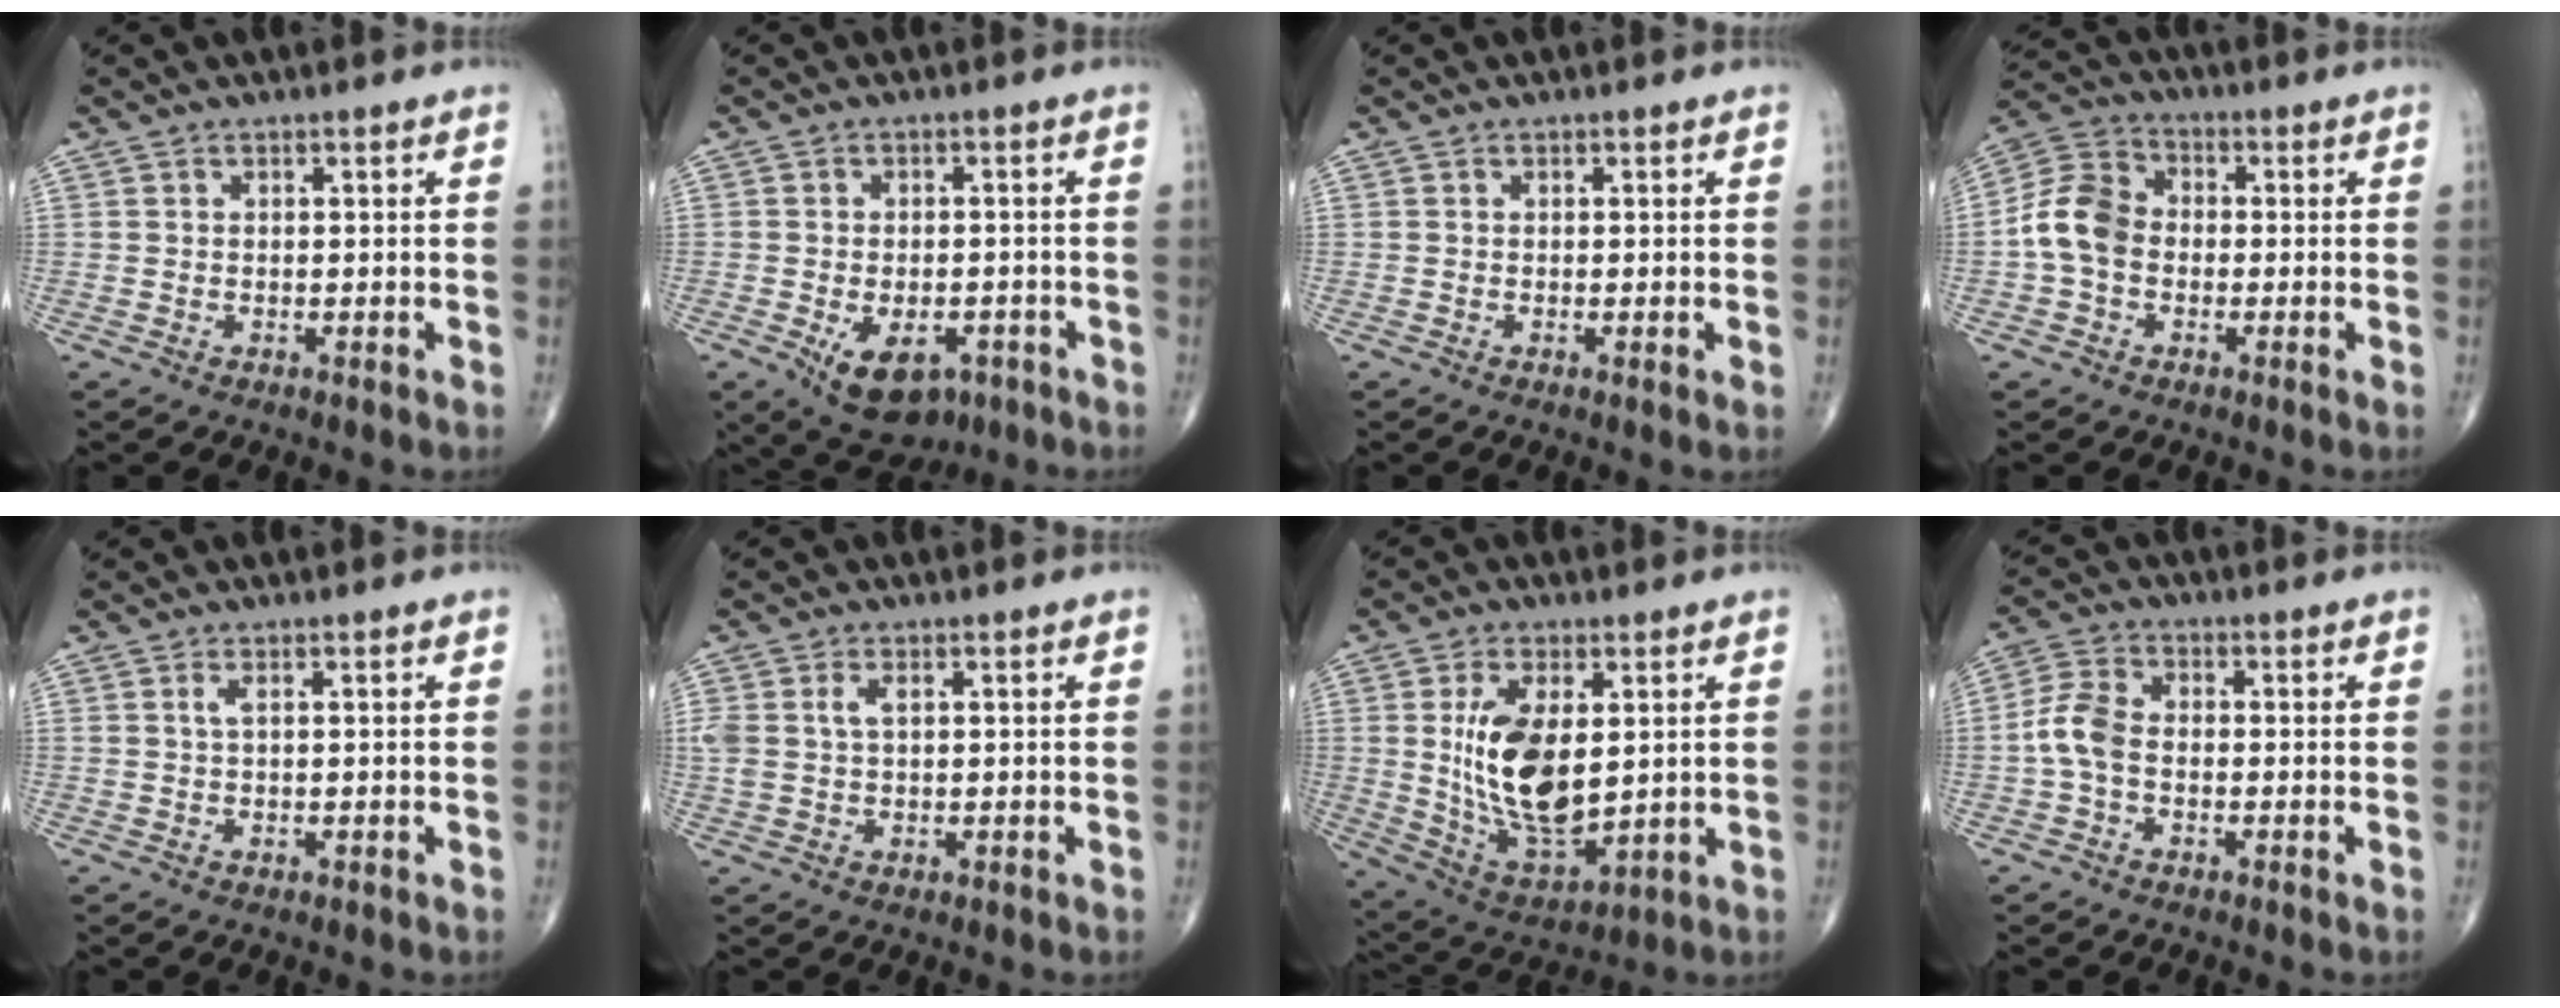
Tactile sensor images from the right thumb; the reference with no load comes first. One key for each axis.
{"total": 9.7, "fx": -4.4, "fy": 5.7, "fz": 6.5, "tx": -0.087, "ty": 0.009, "tz": -0.055}
{"total": 0.8, "fx": -0.1, "fy": 0.0, "fz": 0.8, "tx": -0.018, "ty": -0.004, "tz": -0.002}
{"total": 9.1, "fx": -1.2, "fy": 6.9, "fz": 5.8, "tx": -0.106, "ty": 0.029, "tz": -0.039}
{"total": 1.0, "fx": 0.4, "fy": 0.1, "fz": 0.9, "tx": -0.024, "ty": 0.003, "tz": 0.008}
{"total": 3.5, "fx": 1.0, "fy": 1.9, "fz": 2.8, "tx": -0.072, "ty": 0.009, "tz": 0.022}
{"total": 15.8, "fx": 2.0, "fy": 8.0, "fz": 13.5, "tx": -0.232, "ty": -0.022, "tz": 0.054}
{"total": 6.1, "fx": -1.0, "fy": 3.7, "fz": 4.7, "tx": -0.103, "ty": 0.018, "tz": -0.031}